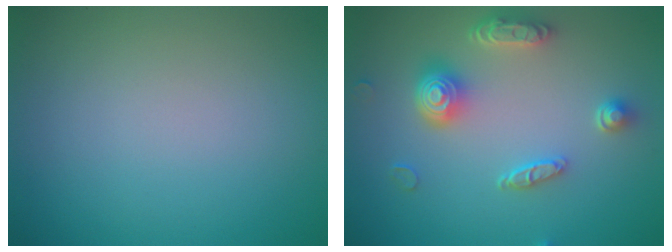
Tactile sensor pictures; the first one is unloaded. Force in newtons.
{"total": 4.6, "press": 3.7, "slide": 2.8}